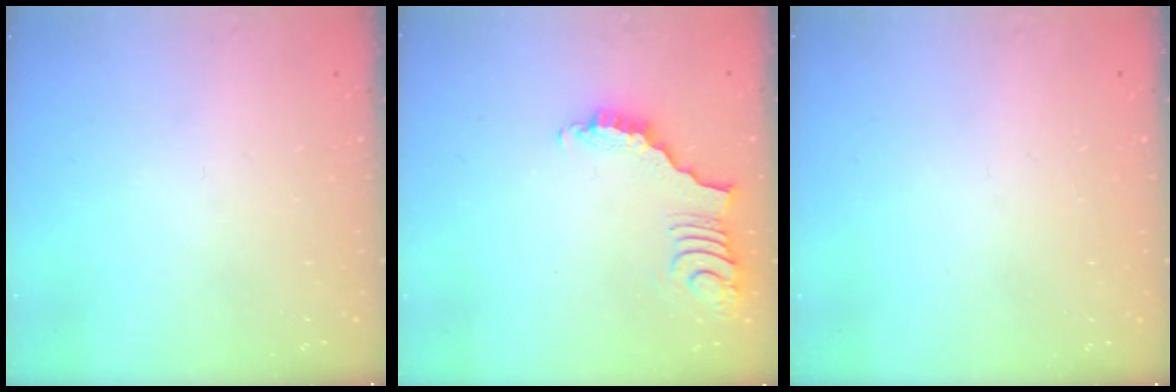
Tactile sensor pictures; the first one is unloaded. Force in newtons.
{"total": 3.7, "press": 3.6, "slide": 0.7}
{"total": 0.0}